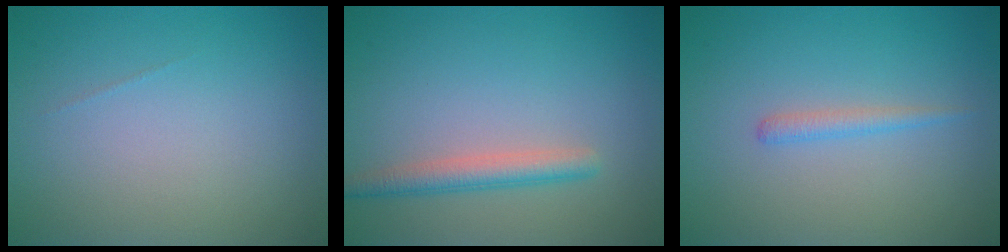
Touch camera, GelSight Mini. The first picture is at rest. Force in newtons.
{"total": 2.6, "press": 2.6, "slide": 0.1}
{"total": 1.2, "press": 1.2, "slide": 0.0}